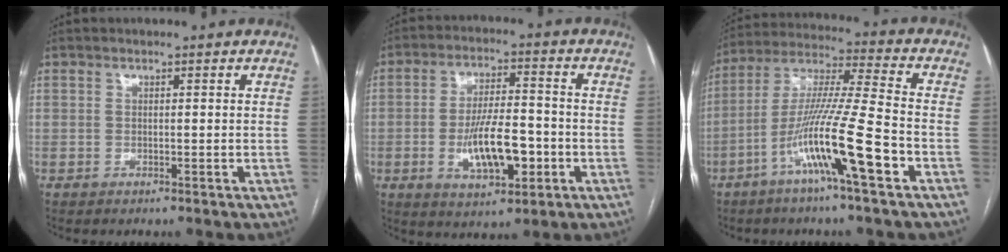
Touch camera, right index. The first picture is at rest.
{"total": 10.7, "force": [-2.8, 3.7, 9.6], "torque": [-0.177, 0.005, -0.042]}
{"total": 14.5, "force": [-6.2, -0.7, 13.1], "torque": [-0.256, -0.004, -0.118]}